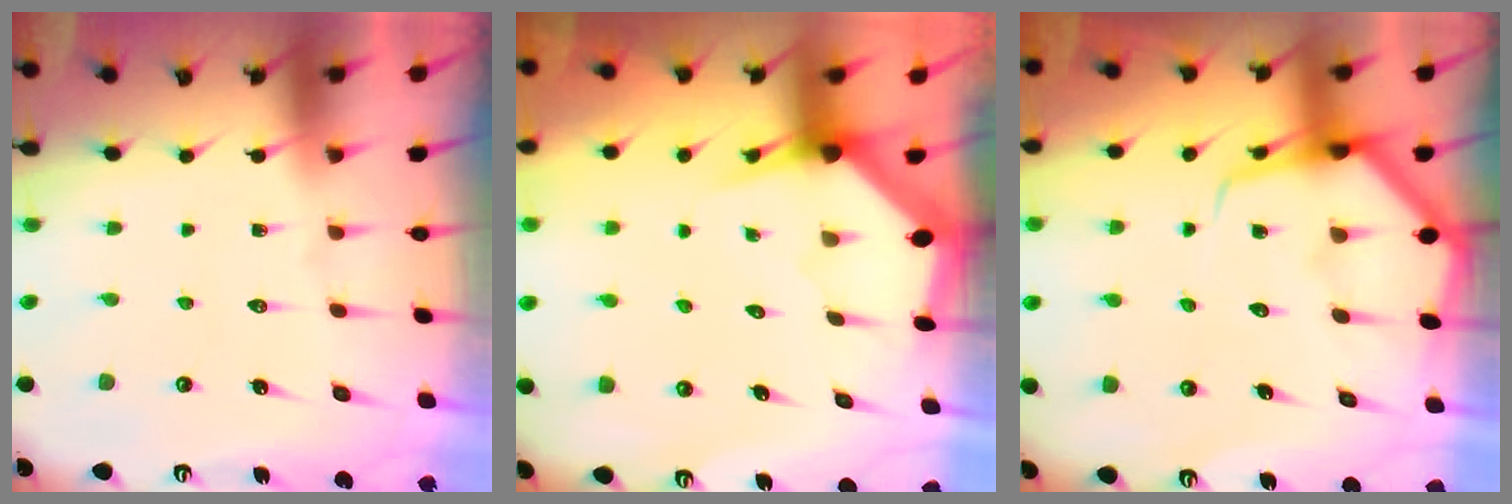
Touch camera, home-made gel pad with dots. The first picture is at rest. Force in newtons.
{"total": 3.2, "press": 3.2, "slide": 0.3}
{"total": 8.1, "press": 8.0, "slide": 0.7}